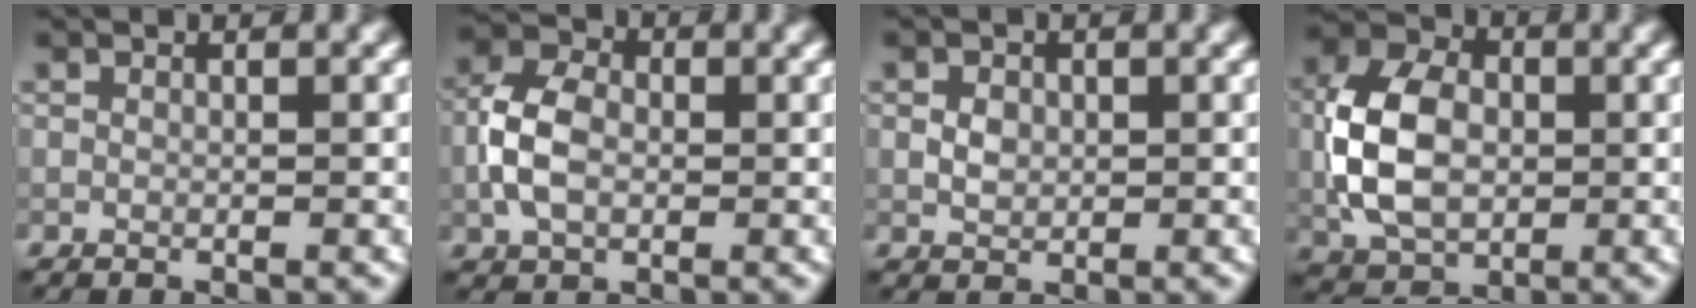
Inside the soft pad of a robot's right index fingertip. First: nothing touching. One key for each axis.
{"total": 4.9, "fx": -0.6, "fy": 3.4, "fz": 3.5, "tx": -0.076, "ty": 0.005, "tz": -0.017}
{"total": 1.6, "fx": 0.1, "fy": 1.3, "fz": 1.0, "tx": -0.018, "ty": -0.001, "tz": 0.000}
{"total": 7.9, "fx": -0.4, "fy": 5.6, "fz": 5.6, "tx": -0.122, "ty": 0.008, "tz": -0.018}